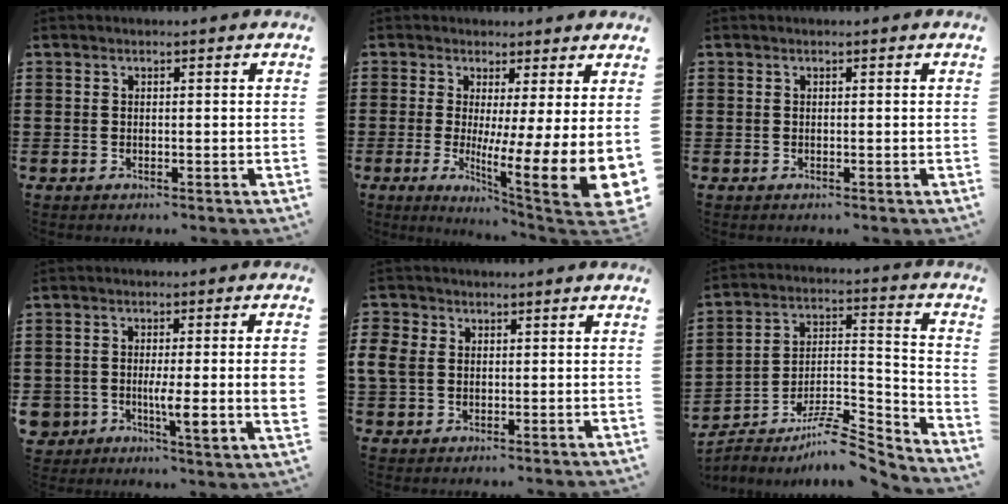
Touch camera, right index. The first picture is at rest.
{"total": 7.6, "force": [0.7, 1.5, 7.4], "torque": [-0.104, -0.062, 0.014]}
{"total": 0.0}
{"total": 6.5, "force": [-1.4, 2.6, 5.8], "torque": [-0.113, -0.004, -0.029]}
{"total": 3.9, "force": [0.5, 3.4, 1.9], "torque": [-0.062, 0.007, 0.005]}
{"total": 8.0, "force": [-6.9, 1.3, 3.8], "torque": [-0.058, 0.011, -0.136]}